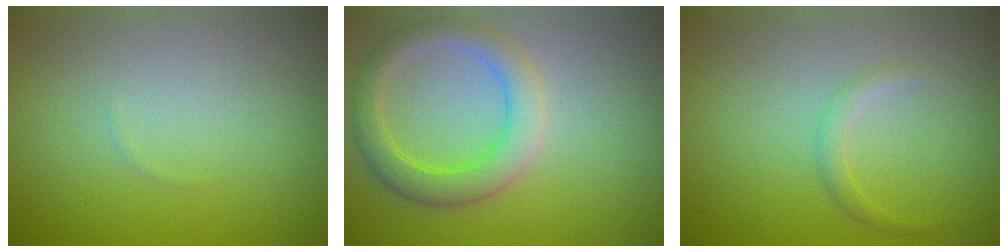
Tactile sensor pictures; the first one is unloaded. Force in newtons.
{"total": 3.8, "press": 3.8, "slide": 0.2}
{"total": 1.1, "press": 1.1, "slide": 0.1}